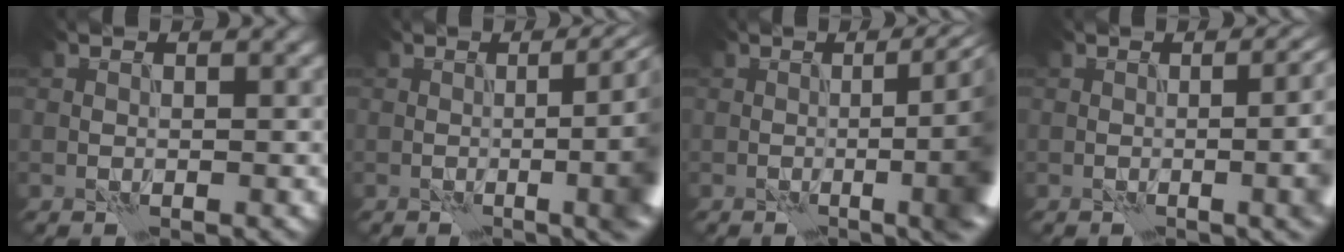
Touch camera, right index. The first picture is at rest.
{"total": 9.1, "force": [0.7, 3.4, 8.4], "torque": [-0.058, 0.016, -0.001]}
{"total": 10.8, "force": [0.2, 3.8, 10.1], "torque": [-0.071, 0.020, -0.006]}
{"total": 8.5, "force": [0.0, 3.7, 7.7], "torque": [-0.053, 0.010, -0.002]}